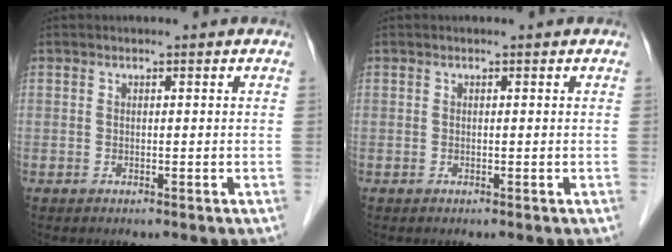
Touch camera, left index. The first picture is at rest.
{"total": 0.0}